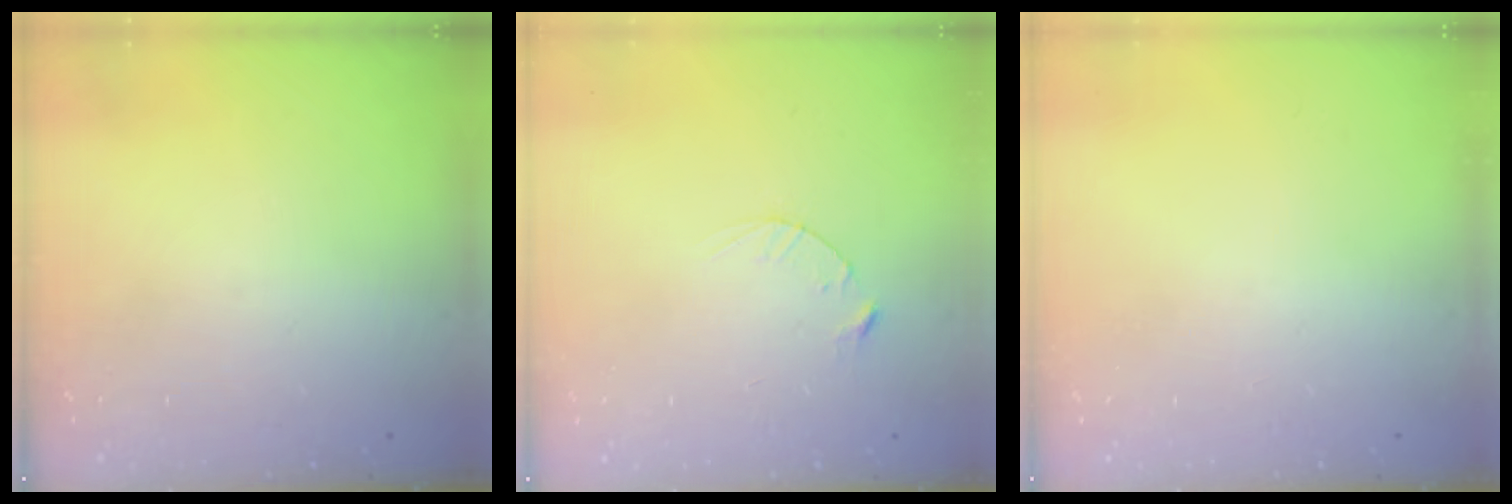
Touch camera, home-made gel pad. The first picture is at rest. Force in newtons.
{"total": 2.5, "press": 2.5, "slide": 0.4}
{"total": 0.0}